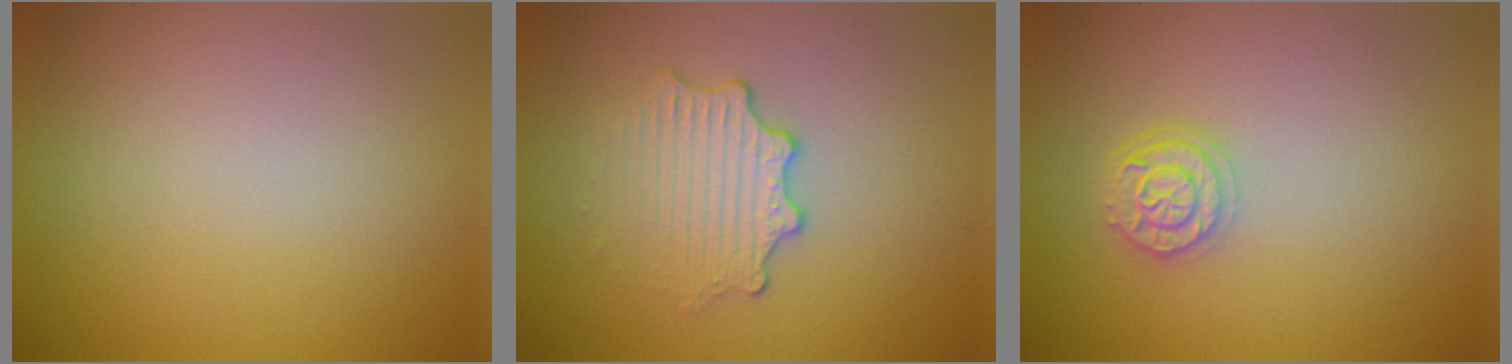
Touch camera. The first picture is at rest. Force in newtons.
{"total": 3.0, "press": 2.6, "slide": 1.5}
{"total": 2.3, "press": 1.9, "slide": 1.3}